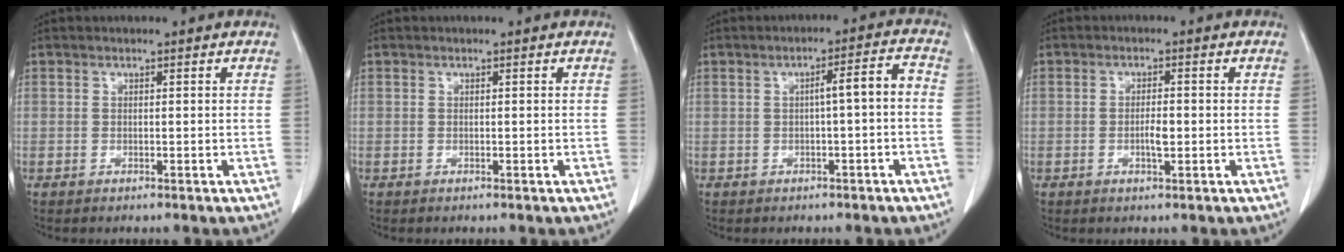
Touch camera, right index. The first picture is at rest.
{"total": 0.0}
{"total": 4.1, "force": [-0.5, 0.3, 4.1], "torque": [-0.058, 0.016, -0.006]}
{"total": 2.4, "force": [-0.6, 0.5, 2.3], "torque": [-0.044, 0.001, -0.010]}